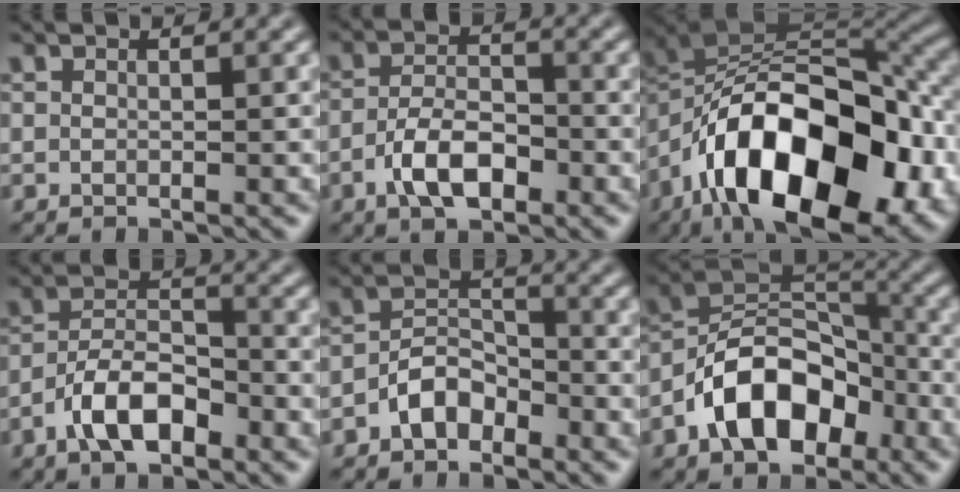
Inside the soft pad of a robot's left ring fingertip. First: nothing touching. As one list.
[{"total": 4.5, "force": [-2.1, 2.1, 3.3], "torque": [-0.061, 0.004, -0.042]}, {"total": 16.6, "force": [-7.2, 8.2, 12.5], "torque": [-0.193, 0.007, -0.131]}, {"total": 5.1, "force": [-2.9, 2.3, 3.6], "torque": [-0.061, 0.009, -0.057]}, {"total": 3.2, "force": [-2.0, 1.8, 1.7], "torque": [-0.028, 0.014, -0.041]}, {"total": 8.9, "force": [-4.2, 5.4, 5.7], "torque": [-0.093, 0.014, -0.086]}]